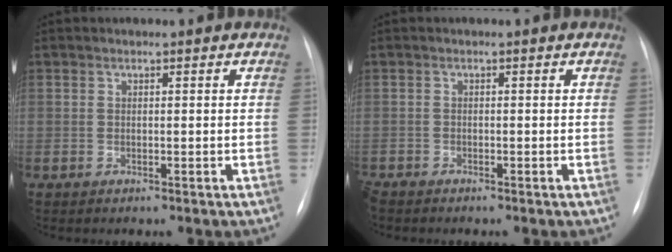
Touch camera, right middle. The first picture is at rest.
{"total": 1.3, "force": [-1.2, 0.2, 0.3], "torque": [-0.009, -0.005, -0.022]}